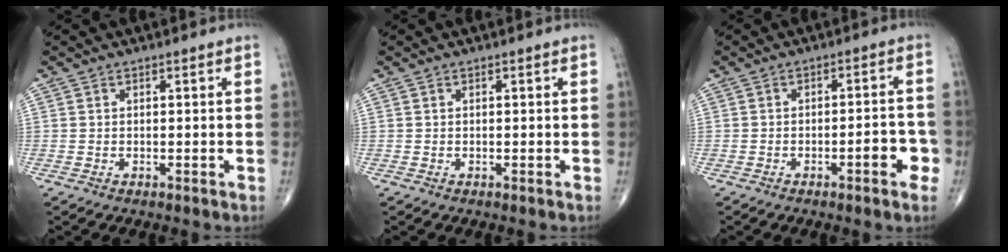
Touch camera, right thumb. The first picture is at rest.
{"total": 0.0}
{"total": 5.8, "force": [-2.4, 1.6, 5.0], "torque": [-0.056, 0.018, -0.030]}